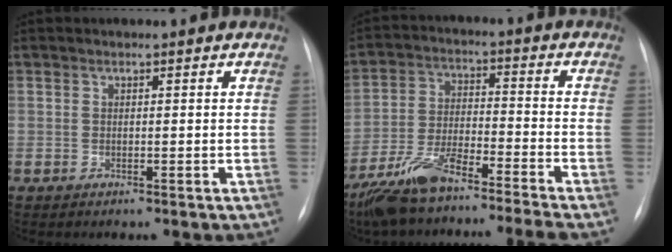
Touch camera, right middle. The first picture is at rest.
{"total": 12.1, "force": [-10.0, -0.2, 6.8], "torque": [-0.130, -0.012, -0.181]}